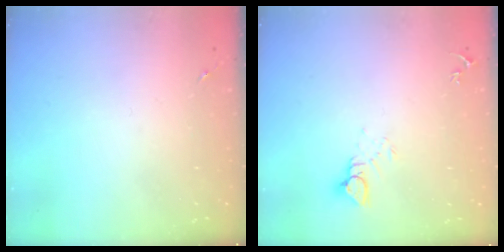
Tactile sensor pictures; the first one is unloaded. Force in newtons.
{"total": 4.2, "press": 4.2, "slide": 0.4}